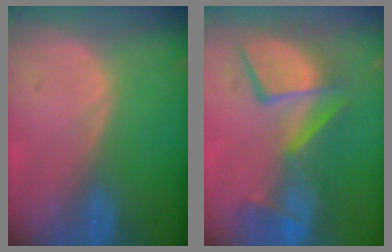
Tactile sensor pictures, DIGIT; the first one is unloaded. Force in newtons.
{"total": 10.8, "press": 10.2, "slide": 3.5}